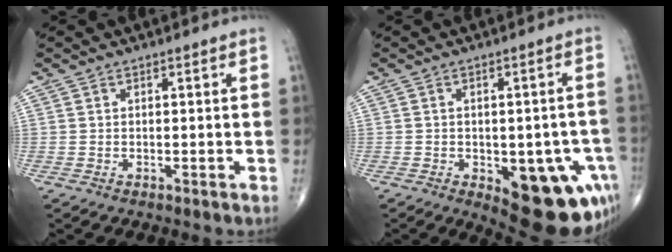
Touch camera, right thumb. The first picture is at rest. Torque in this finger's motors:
{"motor_torque": [2.40, 1.58, 1.07, -1.25, 0.30]}